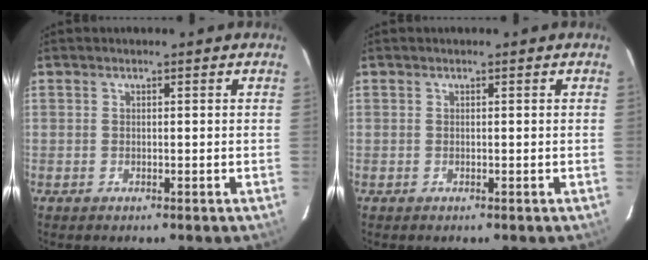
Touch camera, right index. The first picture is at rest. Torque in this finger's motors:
{"motor_torque": [0.00, 0.00, 0.01, 0.01]}